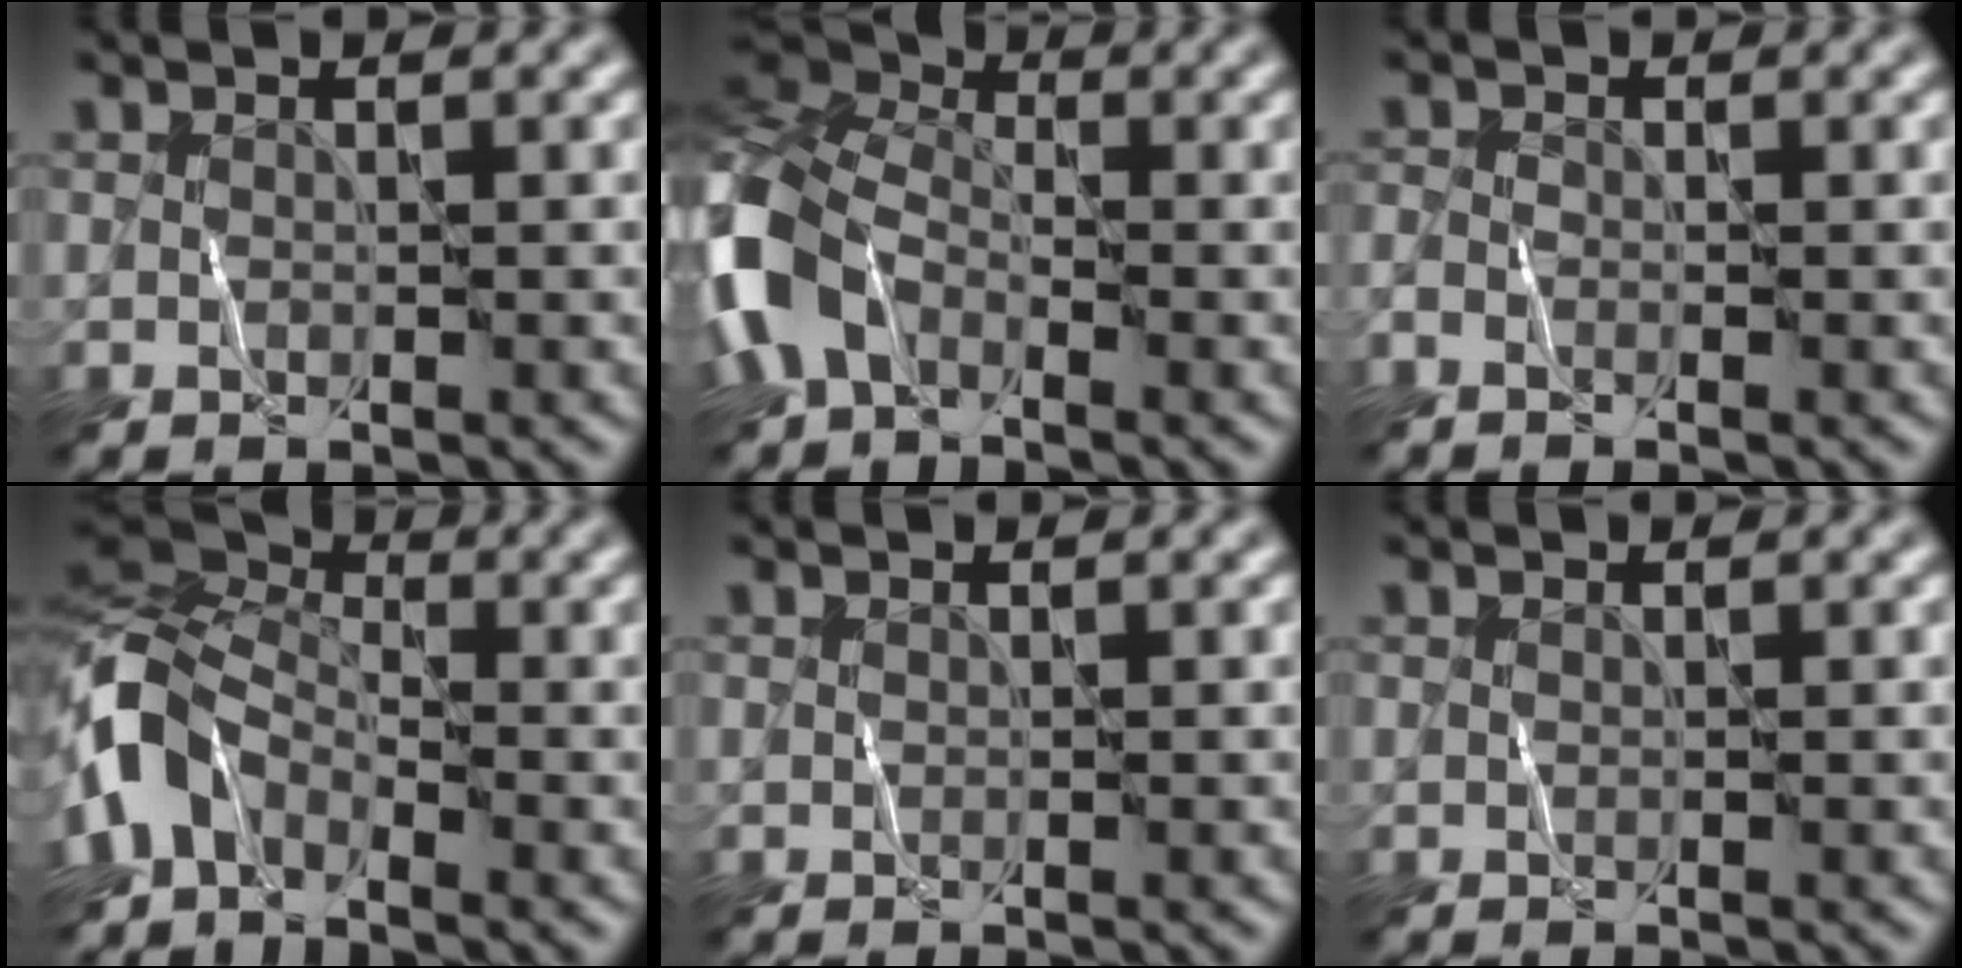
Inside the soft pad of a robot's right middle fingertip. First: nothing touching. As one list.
[{"total": 8.8, "force": [-3.6, 5.4, 5.9], "torque": [-0.139, -0.003, -0.095]}, {"total": 1.2, "force": [-1.1, 0.3, 0.3], "torque": [-0.010, -0.003, -0.029]}, {"total": 6.4, "force": [-2.7, 3.9, 4.3], "torque": [-0.092, 0.010, -0.081]}, {"total": 0.0}, {"total": 0.0}]